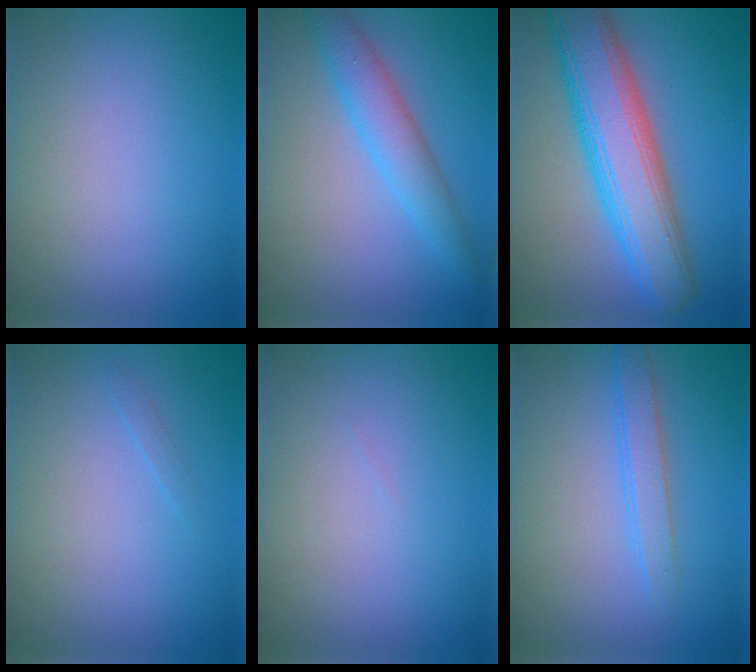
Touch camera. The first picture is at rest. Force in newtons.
{"total": 3.6, "press": 3.6, "slide": 0.1}
{"total": 9.1, "press": 9.1, "slide": 0.3}
{"total": 0.5, "press": 0.5, "slide": 0.0}
{"total": 0.0}
{"total": 2.1, "press": 2.1, "slide": 0.1}